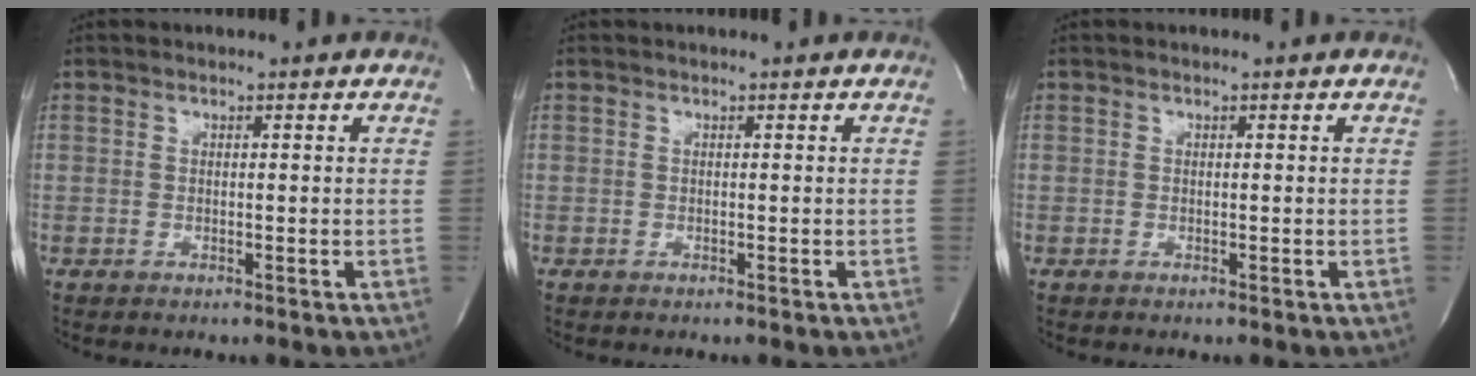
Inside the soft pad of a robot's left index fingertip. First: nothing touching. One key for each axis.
{"total": 0.0}
{"total": 0.0}